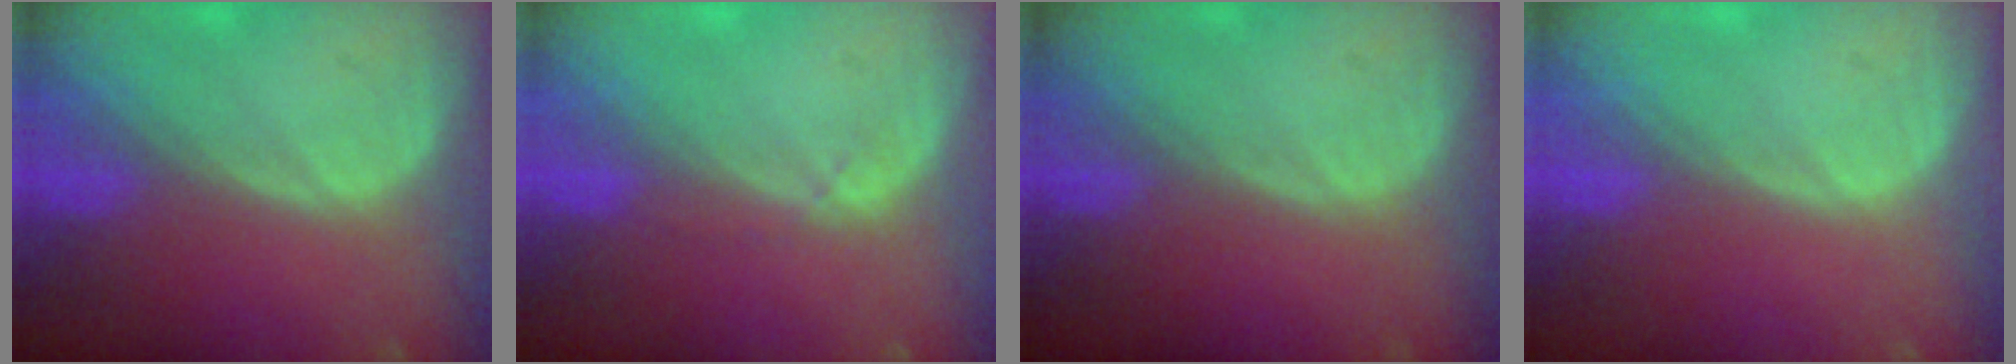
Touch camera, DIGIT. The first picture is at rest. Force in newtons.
{"total": 1.1, "press": 1.1, "slide": 0.2}
{"total": 0.0}
{"total": 0.0}